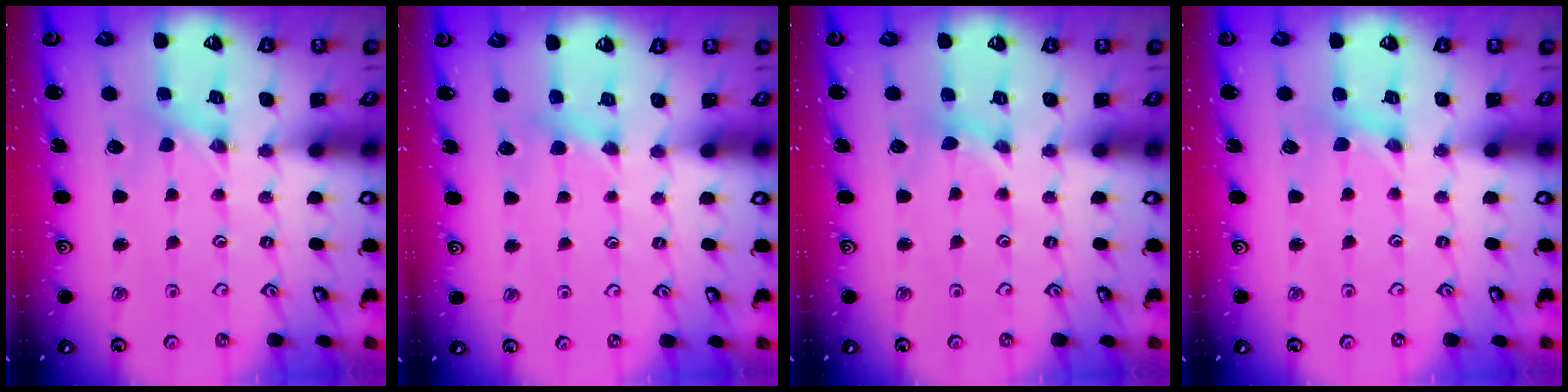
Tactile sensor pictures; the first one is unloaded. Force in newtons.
{"total": 4.2, "press": 4.1, "slide": 0.6}
{"total": 1.7, "press": 1.6, "slide": 0.2}
{"total": 1.4, "press": 1.4, "slide": 0.3}